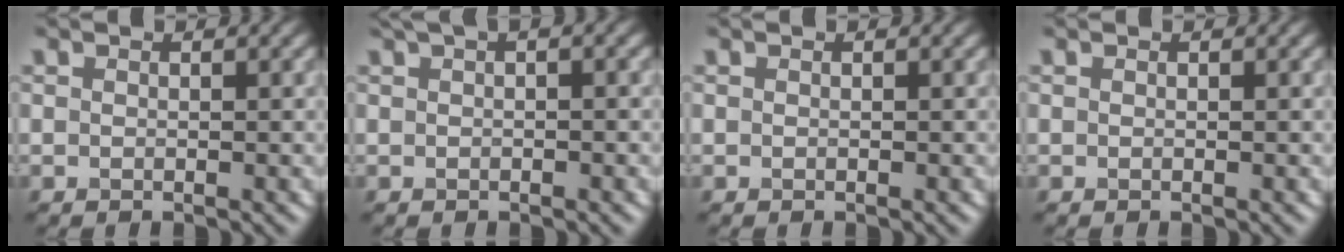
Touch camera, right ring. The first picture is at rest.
{"total": 2.1, "force": [1.1, 0.5, 1.7], "torque": [-0.028, 0.005, 0.014]}
{"total": 0.0}
{"total": 0.0}